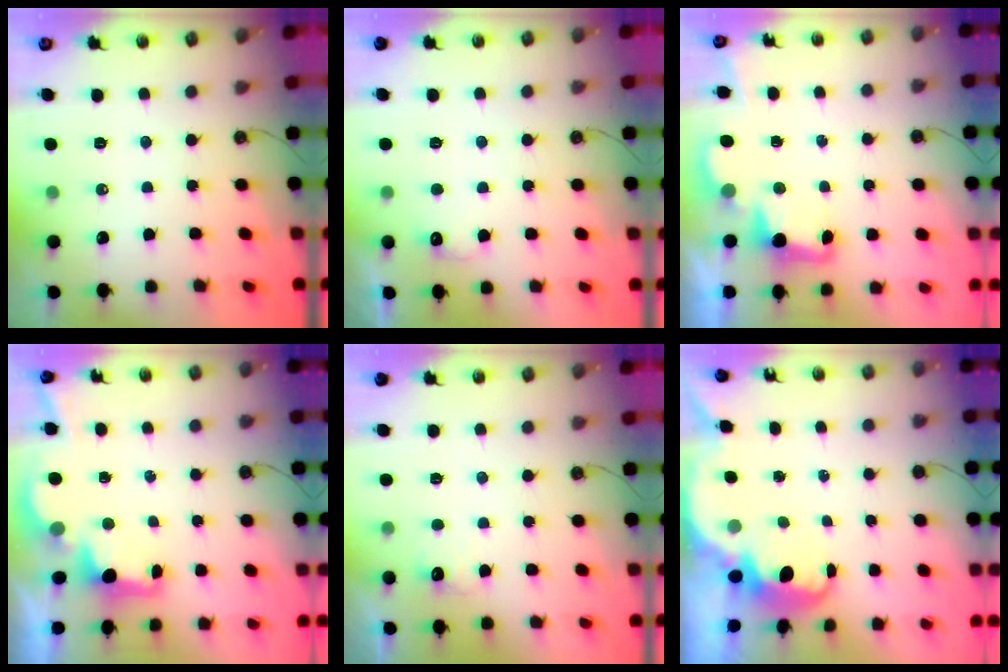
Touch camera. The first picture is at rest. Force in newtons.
{"total": 5.7, "press": 5.6, "slide": 1.3}
{"total": 3.3, "press": 3.2, "slide": 0.7}
{"total": 2.5, "press": 2.3, "slide": 0.8}
{"total": 4.6, "press": 4.5, "slide": 1.0}
{"total": 3.8, "press": 3.8, "slide": 0.4}